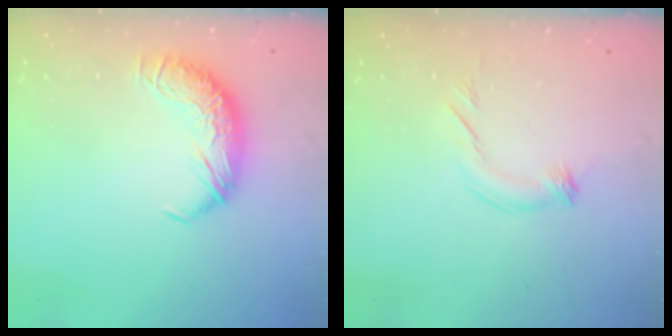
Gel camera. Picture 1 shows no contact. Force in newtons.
{"total": 4.5, "press": 4.3, "slide": 1.2}